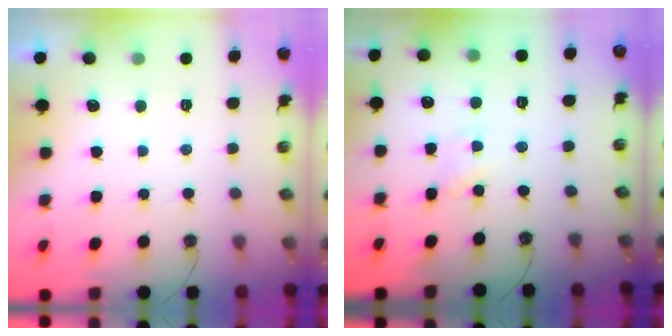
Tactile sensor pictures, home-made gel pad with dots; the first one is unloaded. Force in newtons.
{"total": 1.8, "press": 1.7, "slide": 0.3}